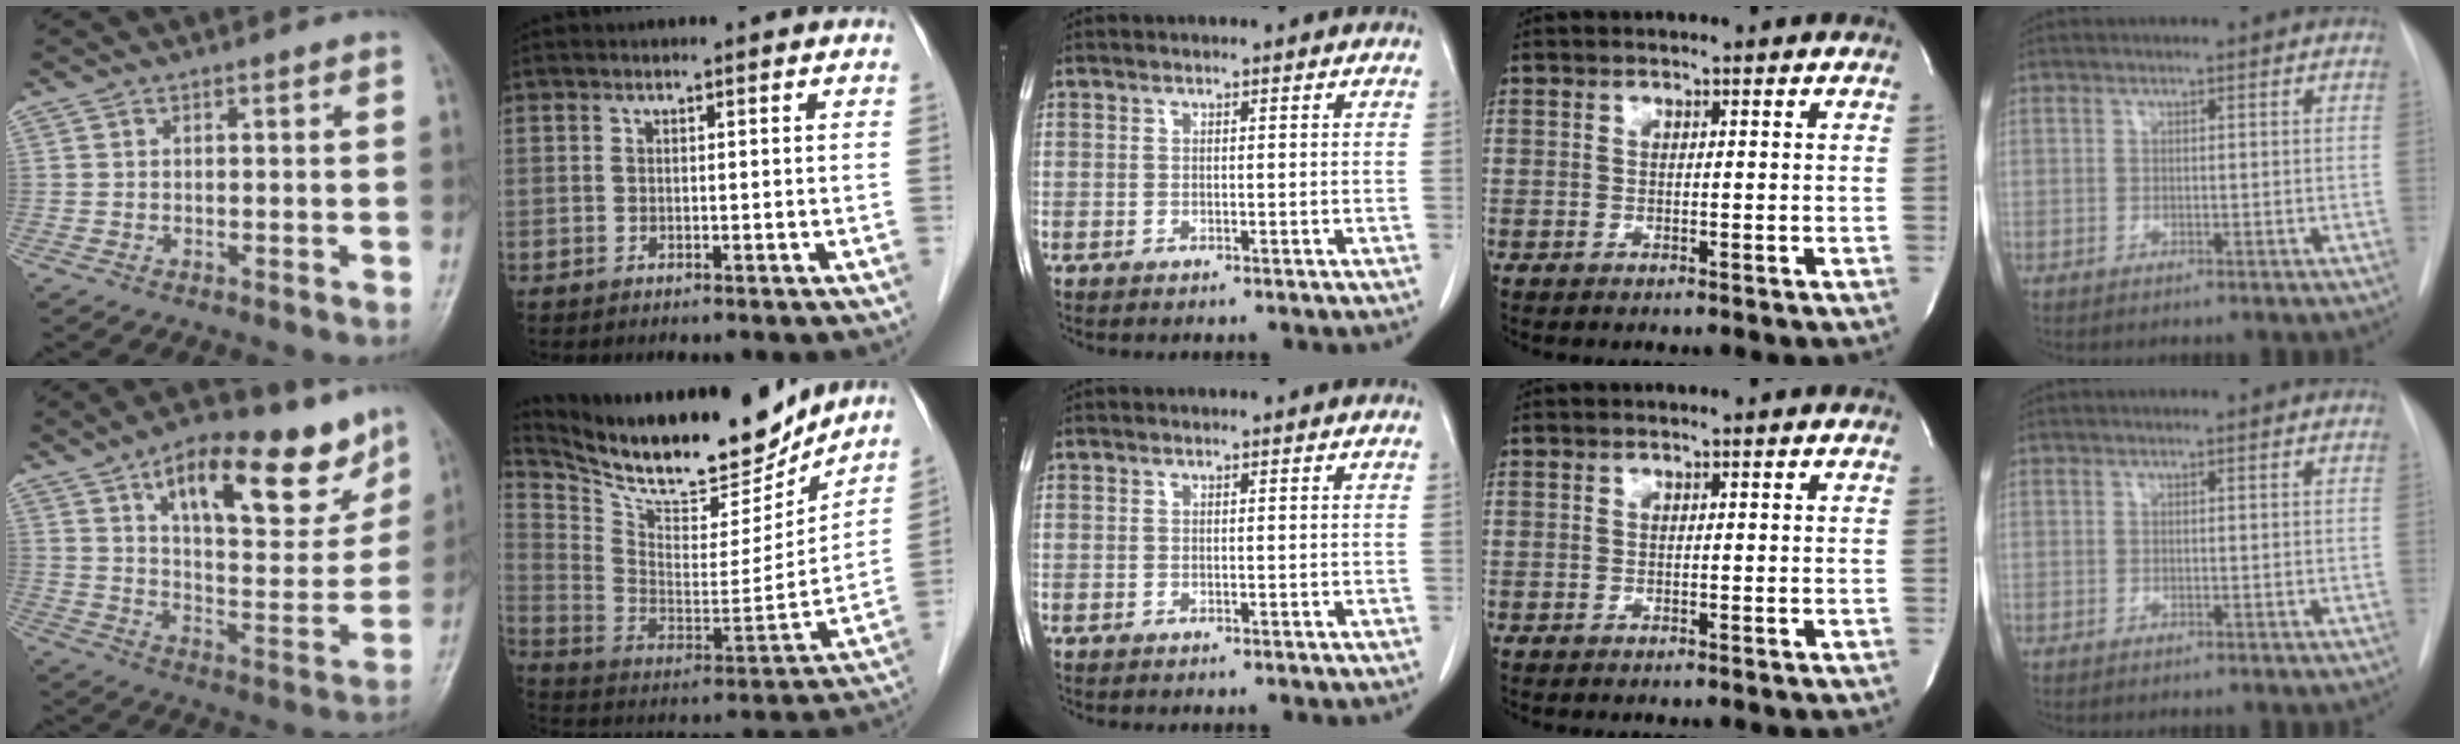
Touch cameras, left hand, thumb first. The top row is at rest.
{"thumb": {"total": 22.1, "force": [13.1, 9.2, 15.3], "torque": [-0.179, -0.047, 0.207]}, "index": {"total": 21.4, "force": [19.0, 4.9, 8.6], "torque": [-0.164, -0.019, 0.305]}}